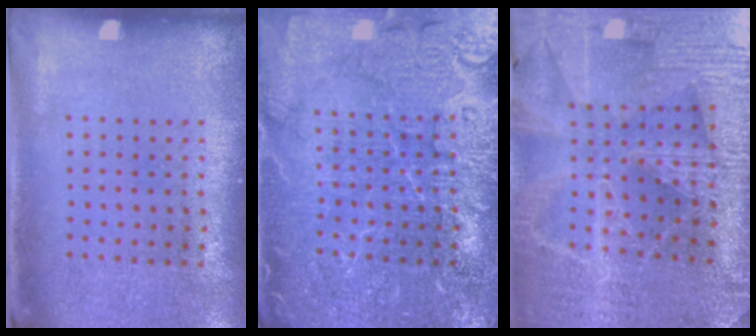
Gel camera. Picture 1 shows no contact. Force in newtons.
{"total": 4.3, "press": 4.3, "slide": 0.6}
{"total": 3.4, "press": 3.3, "slide": 0.7}